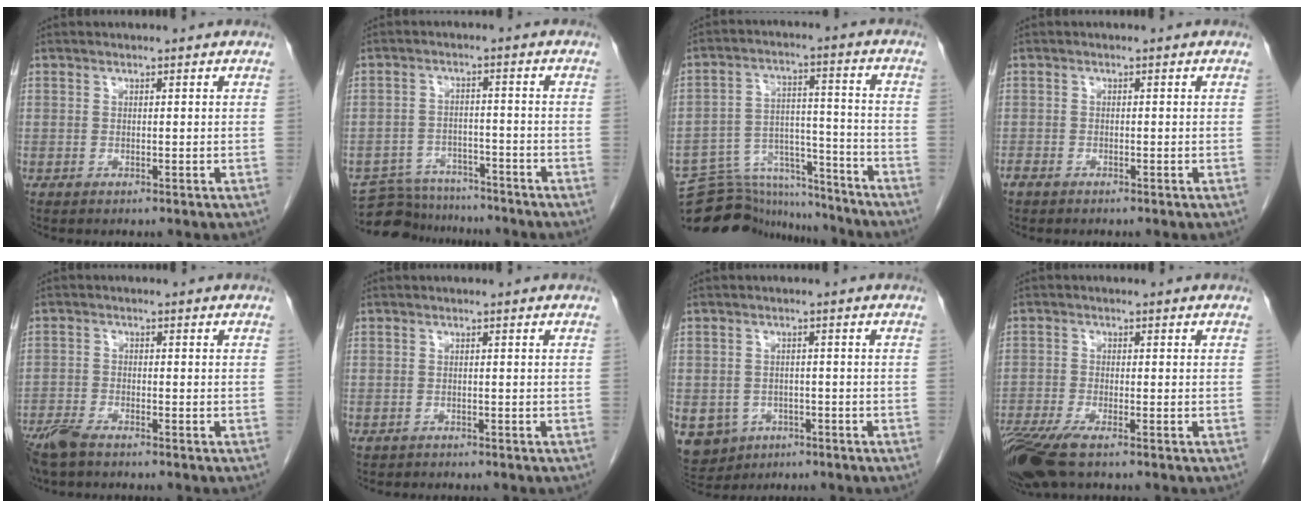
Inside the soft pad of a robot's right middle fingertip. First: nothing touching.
{"total": 10.1, "force": [-9.4, 3.3, 1.0], "torque": [-0.018, 0.009, -0.141]}
{"total": 15.4, "force": [-14.9, 3.6, 1.6], "torque": [-0.031, 0.042, -0.230]}
{"total": 1.4, "force": [-1.1, 0.6, 0.5], "torque": [-0.017, -0.002, -0.020]}
{"total": 5.0, "force": [-4.1, 1.1, 2.7], "torque": [-0.057, -0.011, -0.079]}
{"total": 0.9, "force": [-0.8, 0.4, 0.0], "torque": [-0.012, 0.000, -0.013]}
{"total": 9.3, "force": [-4.6, 7.6, 2.6], "torque": [-0.072, 0.001, -0.060]}
{"total": 8.0, "force": [-5.6, 1.5, 5.4], "torque": [-0.106, -0.018, -0.106]}